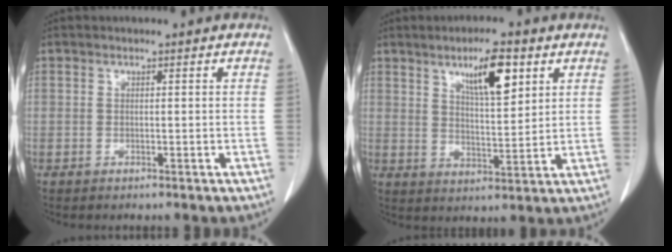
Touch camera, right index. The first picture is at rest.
{"total": 8.6, "force": [4.5, 1.9, 7.1], "torque": [-0.123, 0.000, 0.078]}